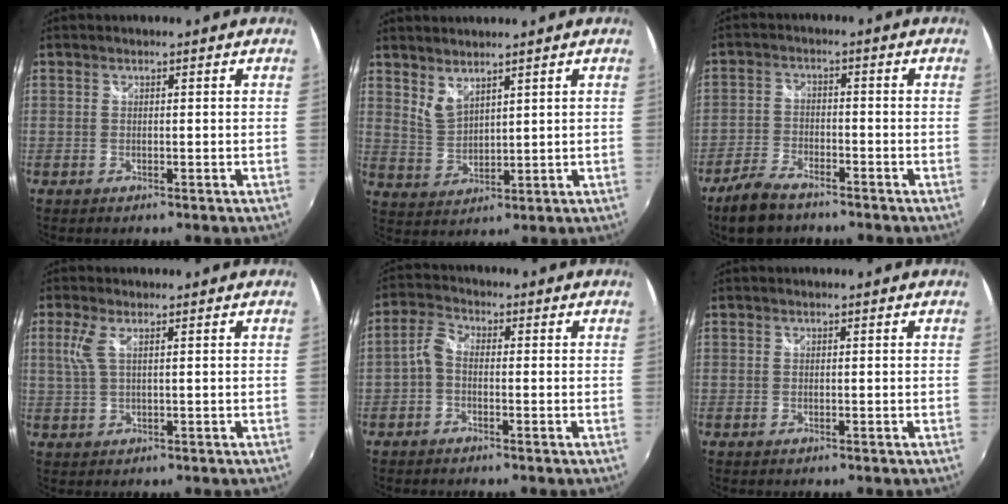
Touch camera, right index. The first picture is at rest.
{"total": 4.6, "force": [3.9, 1.4, 2.1], "torque": [-0.037, -0.003, 0.079]}
{"total": 7.1, "force": [-5.5, 3.0, 3.4], "torque": [-0.094, -0.002, -0.107]}
{"total": 3.3, "force": [1.2, 0.7, 3.0], "torque": [-0.070, 0.003, 0.029]}
{"total": 3.3, "force": [-1.2, 1.9, 2.4], "torque": [-0.056, 0.012, -0.029]}
{"total": 0.0}